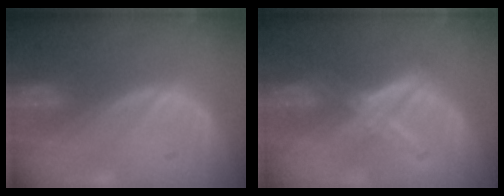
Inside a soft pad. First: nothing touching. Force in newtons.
{"total": 5.8, "press": 5.5, "slide": 1.8}